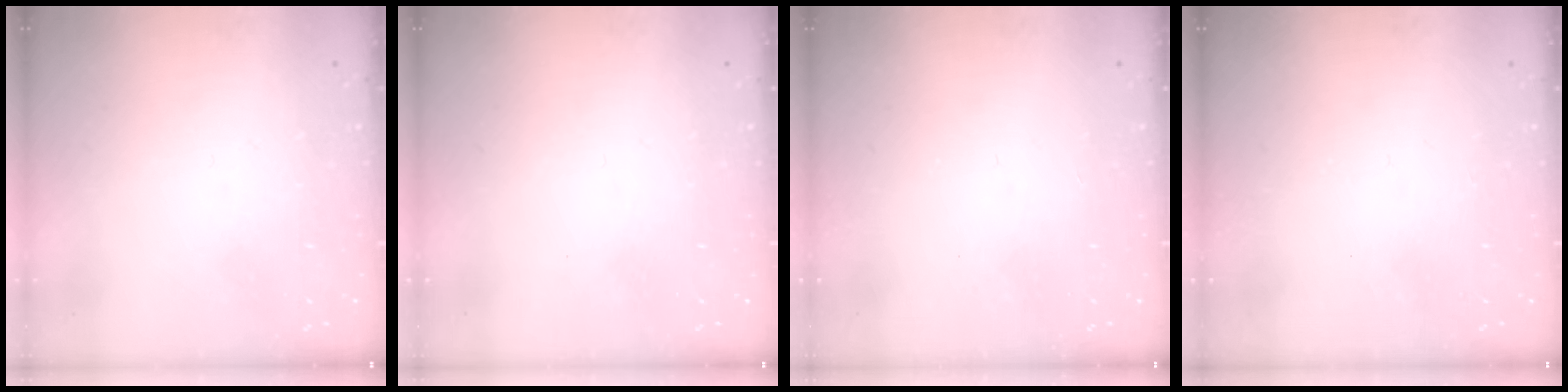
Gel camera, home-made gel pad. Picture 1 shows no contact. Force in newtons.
{"total": 0.0}
{"total": 1.1, "press": 1.0, "slide": 0.4}
{"total": 1.0, "press": 0.9, "slide": 0.4}